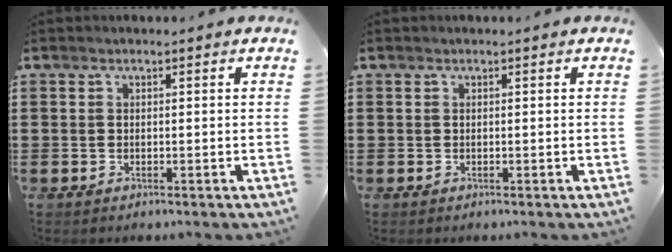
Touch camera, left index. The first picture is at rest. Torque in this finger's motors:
{"motor_torque": [0.00, 0.00, 0.00, 0.00]}